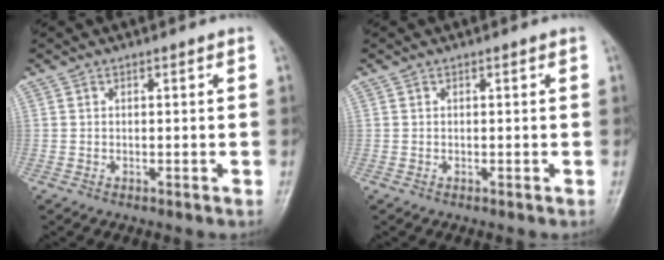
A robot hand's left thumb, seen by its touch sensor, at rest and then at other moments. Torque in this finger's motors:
{"motor_torque": [0.01, 0.01, -0.06, -0.10, 0.00]}